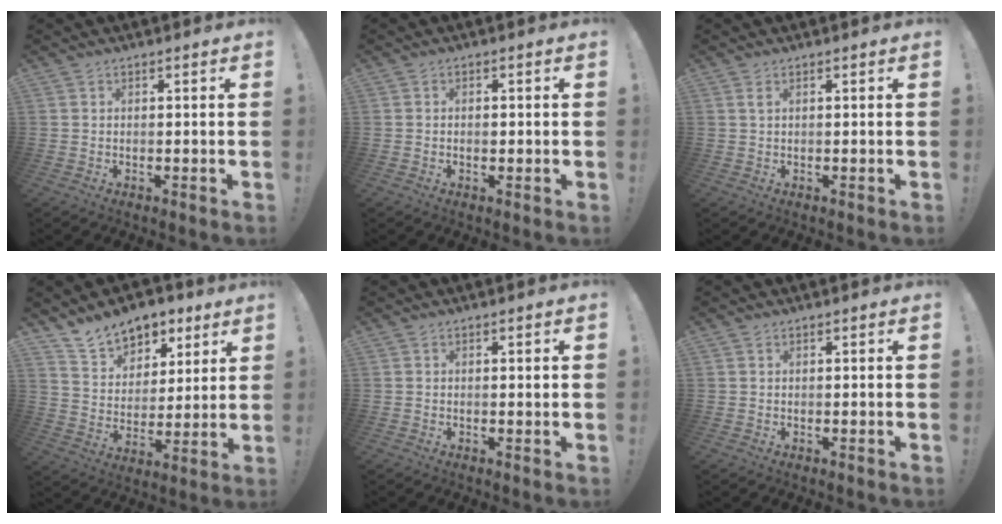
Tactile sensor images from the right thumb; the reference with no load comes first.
{"total": 1.2, "force": [-0.5, 0.6, 0.9], "torque": [-0.016, 0.002, -0.010]}
{"total": 1.1, "force": [0.5, 0.2, 1.0], "torque": [-0.015, 0.000, 0.007]}
{"total": 12.9, "force": [9.6, 7.7, 3.9], "torque": [-0.069, -0.065, 0.183]}
{"total": 0.8, "force": [0.2, 0.0, 0.8], "torque": [-0.016, 0.001, 0.002]}
{"total": 0.0}